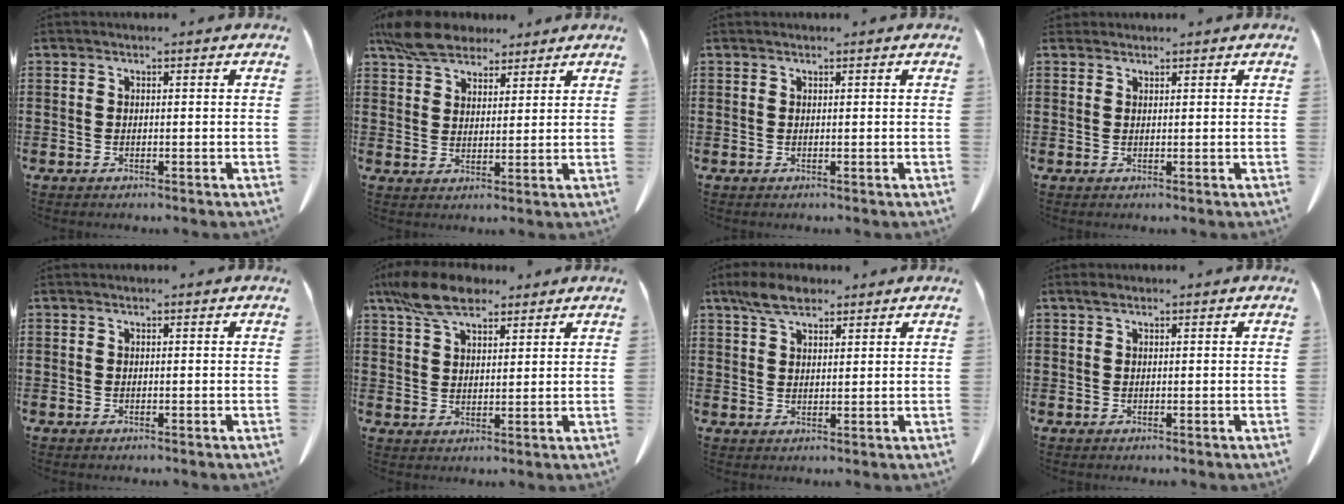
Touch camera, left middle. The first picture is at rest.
{"total": 7.0, "force": [5.8, 3.0, 2.5], "torque": [-0.061, -0.005, 0.110]}
{"total": 0.0}
{"total": 1.0, "force": [1.0, 0.3, 0.1], "torque": [-0.005, 0.000, 0.019]}
{"total": 0.0}
{"total": 8.3, "force": [6.1, 3.5, 4.5], "torque": [-0.107, -0.002, 0.116]}
{"total": 4.9, "force": [3.5, 2.1, 2.6], "torque": [-0.062, 0.005, 0.067]}
{"total": 0.7, "force": [0.4, 0.4, 0.4], "torque": [-0.010, 0.002, 0.009]}